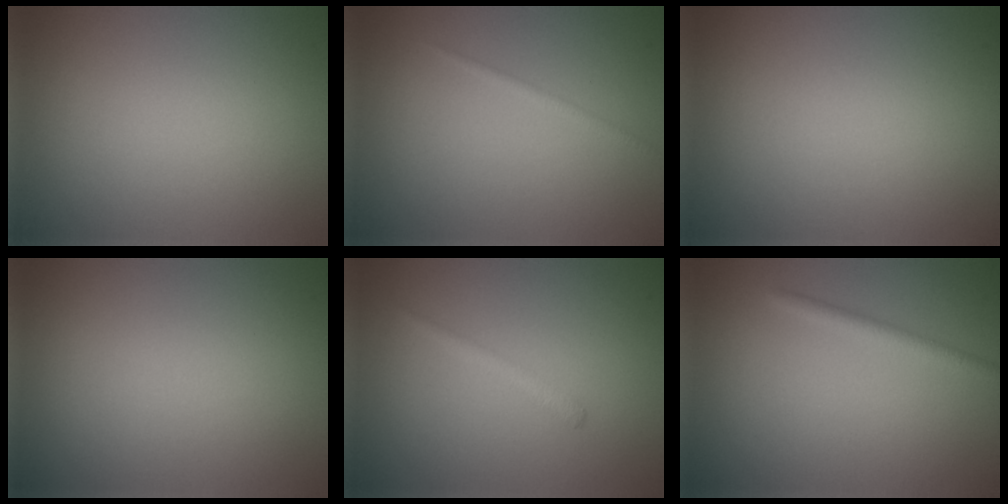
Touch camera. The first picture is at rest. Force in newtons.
{"total": 0.7, "press": 0.7, "slide": 0.0}
{"total": 0.0}
{"total": 0.0}
{"total": 1.2, "press": 1.1, "slide": 0.1}
{"total": 1.7, "press": 1.7, "slide": 0.1}